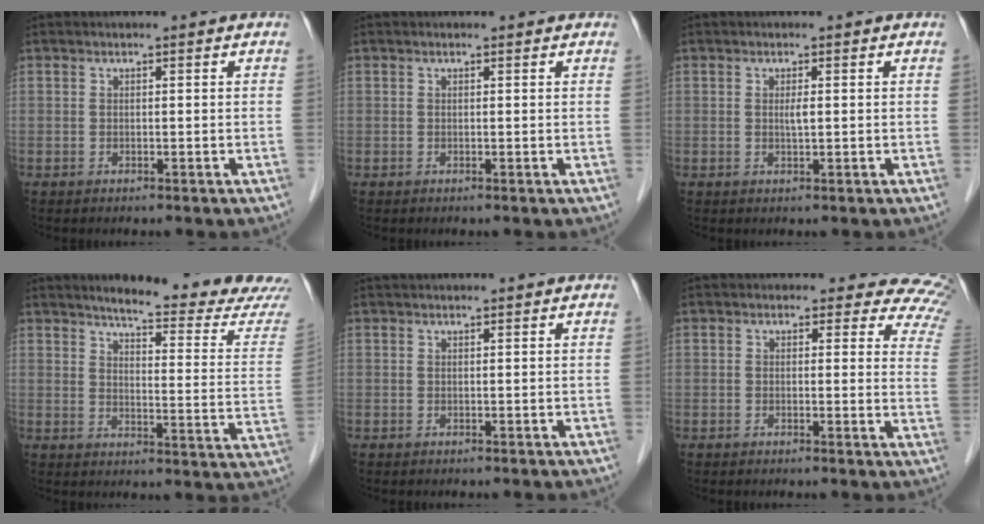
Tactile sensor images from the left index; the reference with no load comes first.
{"total": 0.6, "force": [0.6, 0.2, 0.1], "torque": [-0.009, 0.003, 0.005]}
{"total": 1.2, "force": [0.2, 0.1, 1.1], "torque": [-0.025, -0.001, 0.002]}
{"total": 17.6, "force": [16.6, -0.5, 5.9], "torque": [-0.079, -0.099, 0.188]}
{"total": 2.8, "force": [2.6, 0.2, 1.1], "torque": [-0.010, 0.034, 0.038]}
{"total": 9.4, "force": [7.8, 4.6, 2.6], "torque": [0.016, -0.025, 0.039]}